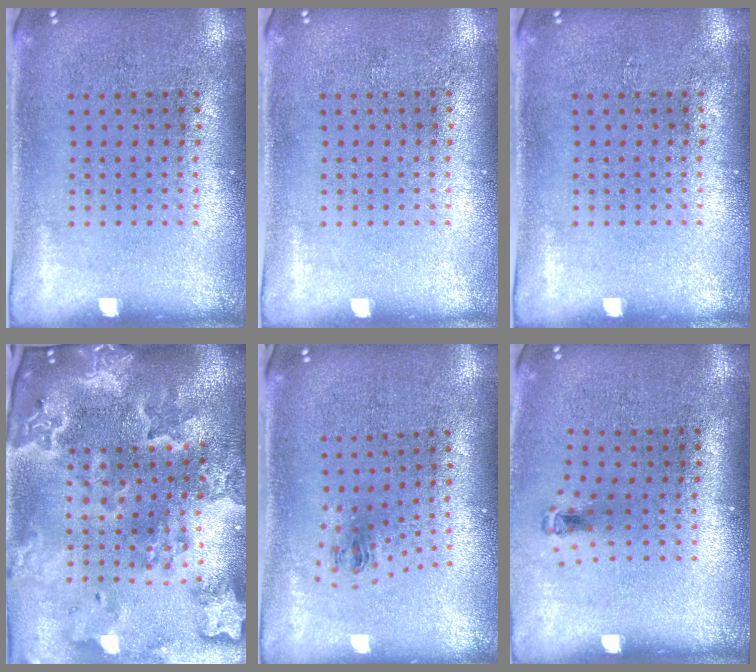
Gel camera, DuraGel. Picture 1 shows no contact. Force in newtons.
{"total": 0.0}
{"total": 0.0}
{"total": 4.4, "press": 3.6, "slide": 2.5}
{"total": 1.0, "press": 0.4, "slide": 0.9}
{"total": 0.7, "press": 0.4, "slide": 0.6}